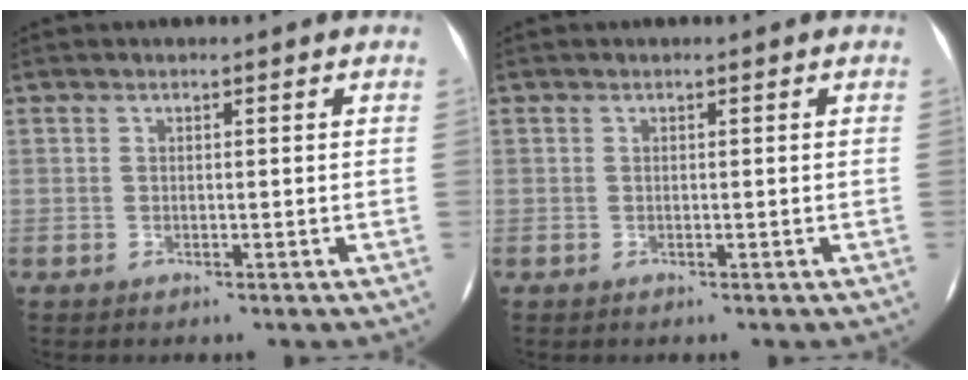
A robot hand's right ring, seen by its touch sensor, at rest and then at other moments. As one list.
[{"total": 0.0}]